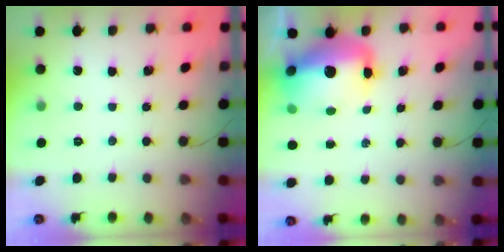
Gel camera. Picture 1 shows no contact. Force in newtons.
{"total": 15.2, "press": 14.8, "slide": 3.5}